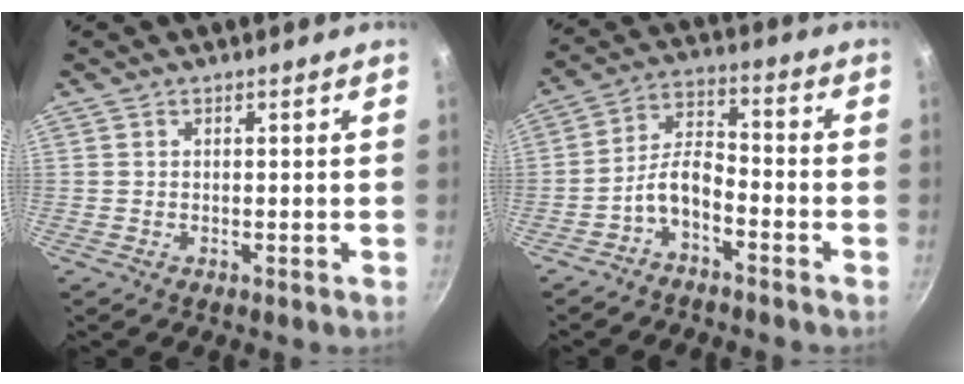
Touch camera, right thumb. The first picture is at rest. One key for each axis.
{"total": 6.7, "fx": -4.0, "fy": 3.1, "fz": 4.5, "tx": -0.085, "ty": 0.052, "tz": -0.080}